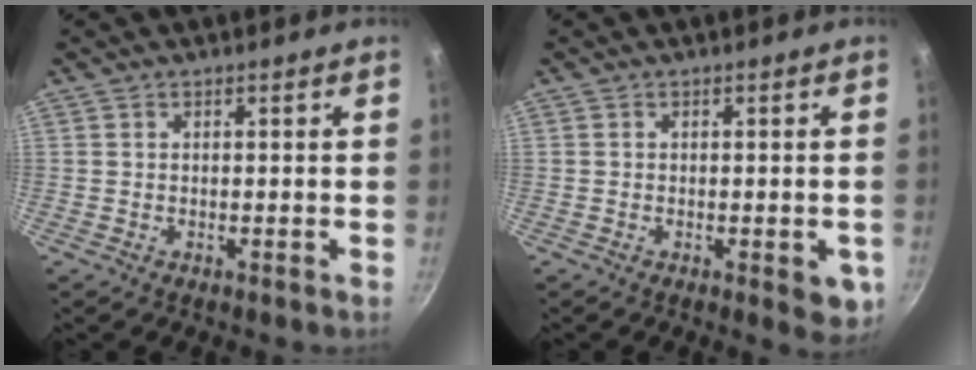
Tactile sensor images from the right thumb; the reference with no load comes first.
{"total": 4.8, "force": [-1.4, 2.1, 4.1], "torque": [-0.037, -0.002, -0.017]}